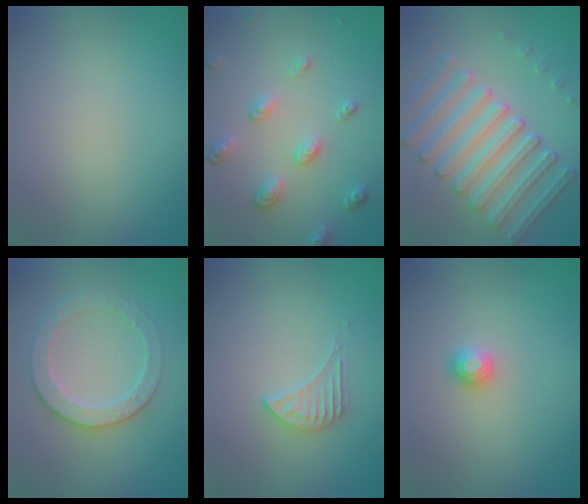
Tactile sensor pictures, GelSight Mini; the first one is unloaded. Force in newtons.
{"total": 3.2, "press": 2.5, "slide": 2.1}
{"total": 7.8, "press": 6.0, "slide": 5.0}
{"total": 3.4, "press": 3.4, "slide": 0.5}
{"total": 2.3, "press": 2.3, "slide": 0.3}
{"total": 1.1, "press": 1.1, "slide": 0.2}